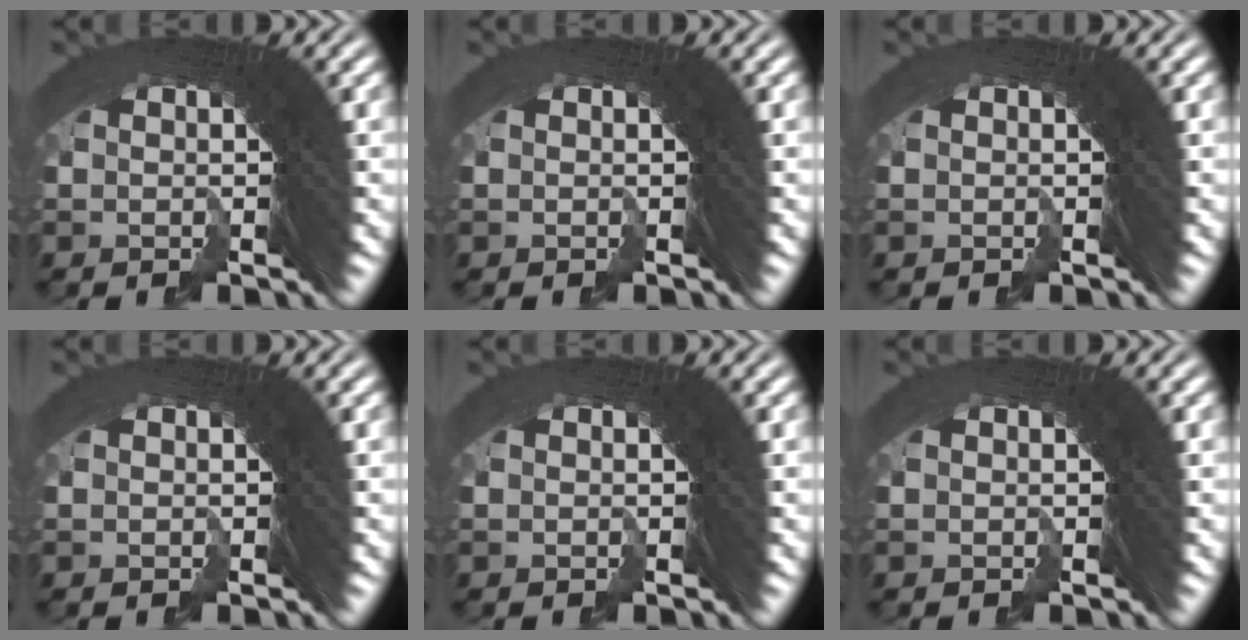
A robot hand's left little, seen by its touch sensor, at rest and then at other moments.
{"total": 0.0}
{"total": 0.0}
{"total": 0.0}
{"total": 0.0}
{"total": 0.0}